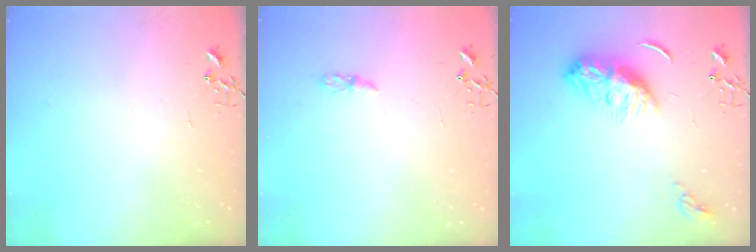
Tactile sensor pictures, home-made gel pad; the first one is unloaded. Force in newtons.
{"total": 3.2, "press": 3.2, "slide": 0.4}
{"total": 9.4, "press": 9.4, "slide": 0.6}